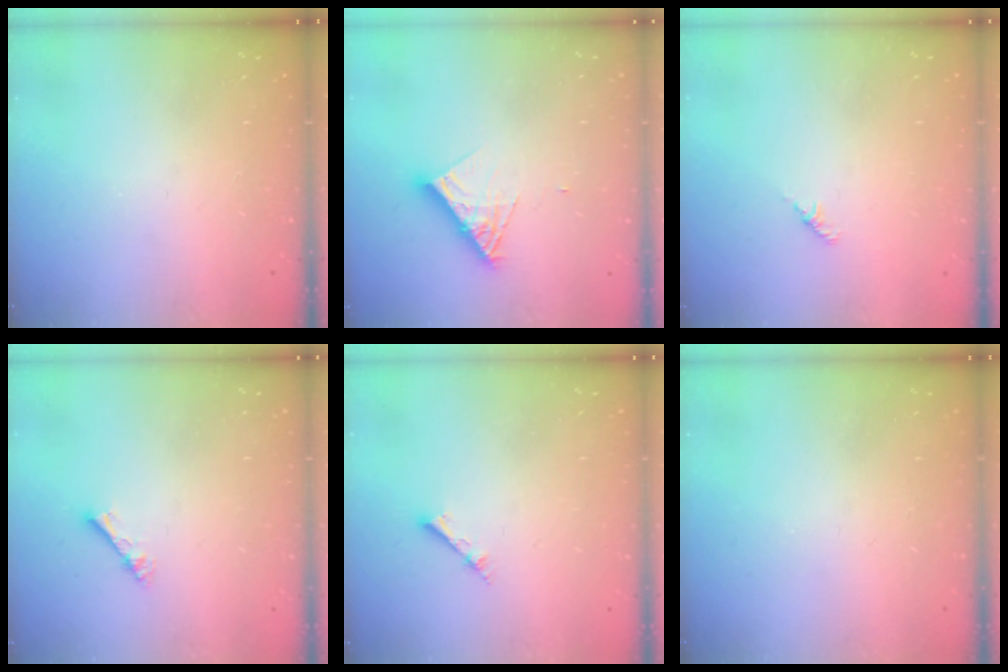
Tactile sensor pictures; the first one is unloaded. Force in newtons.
{"total": 9.3, "press": 9.2, "slide": 0.8}
{"total": 1.8, "press": 1.7, "slide": 0.6}
{"total": 2.3, "press": 2.3, "slide": 0.3}
{"total": 2.1, "press": 2.1, "slide": 0.3}
{"total": 0.0}